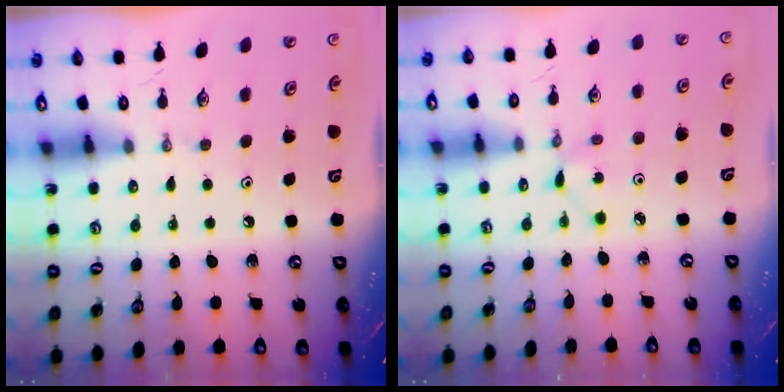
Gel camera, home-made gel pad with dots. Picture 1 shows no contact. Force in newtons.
{"total": 1.1, "press": 1.1, "slide": 0.1}